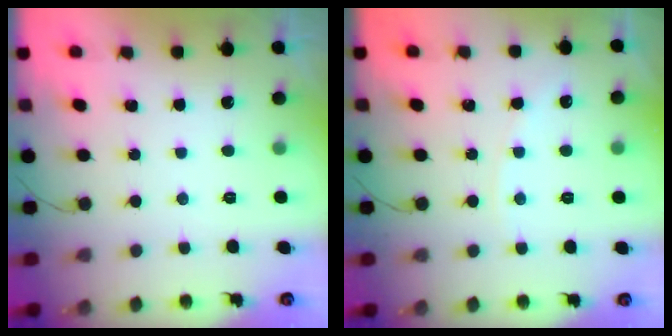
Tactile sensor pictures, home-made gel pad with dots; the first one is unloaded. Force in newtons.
{"total": 3.4, "press": 3.4, "slide": 0.6}